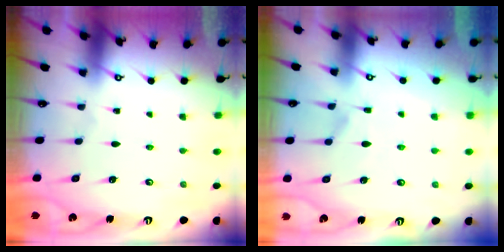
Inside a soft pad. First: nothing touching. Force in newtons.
{"total": 1.4, "press": 0.6, "slide": 1.3}